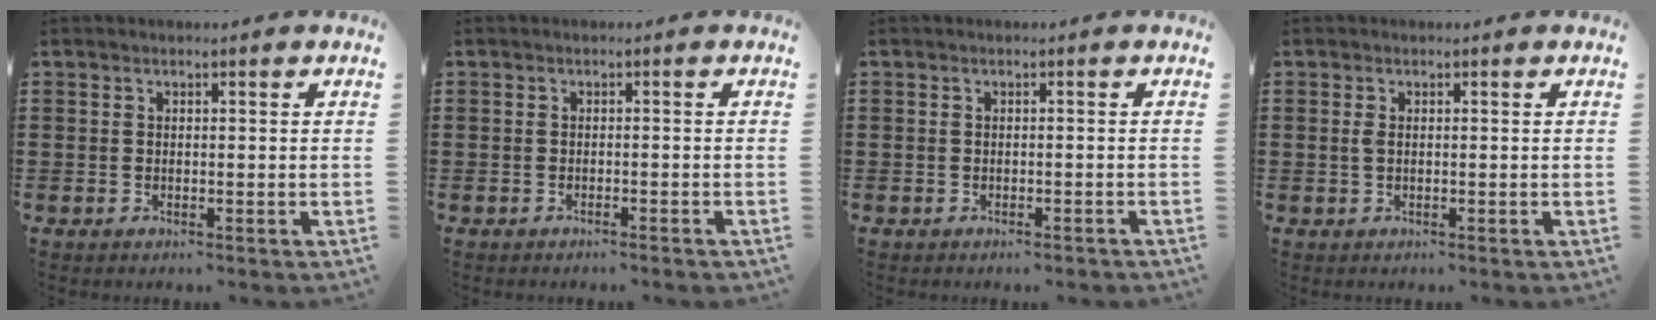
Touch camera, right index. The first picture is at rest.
{"total": 0.7, "force": [-0.7, 0.0, 0.2], "torque": [-0.005, -0.001, -0.014]}
{"total": 0.6, "force": [-0.5, 0.1, 0.3], "torque": [-0.009, -0.002, -0.010]}
{"total": 1.1, "force": [0.1, 0.5, 1.0], "torque": [-0.028, 0.000, -0.003]}